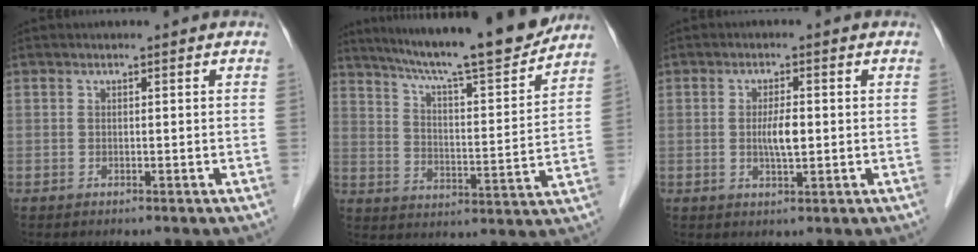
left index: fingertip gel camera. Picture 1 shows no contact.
{"total": 18.8, "force": [16.5, 0.4, 9.0], "torque": [-0.142, -0.012, 0.244]}
{"total": 3.4, "force": [-0.1, 0.7, 3.3], "torque": [-0.062, -0.002, -0.001]}